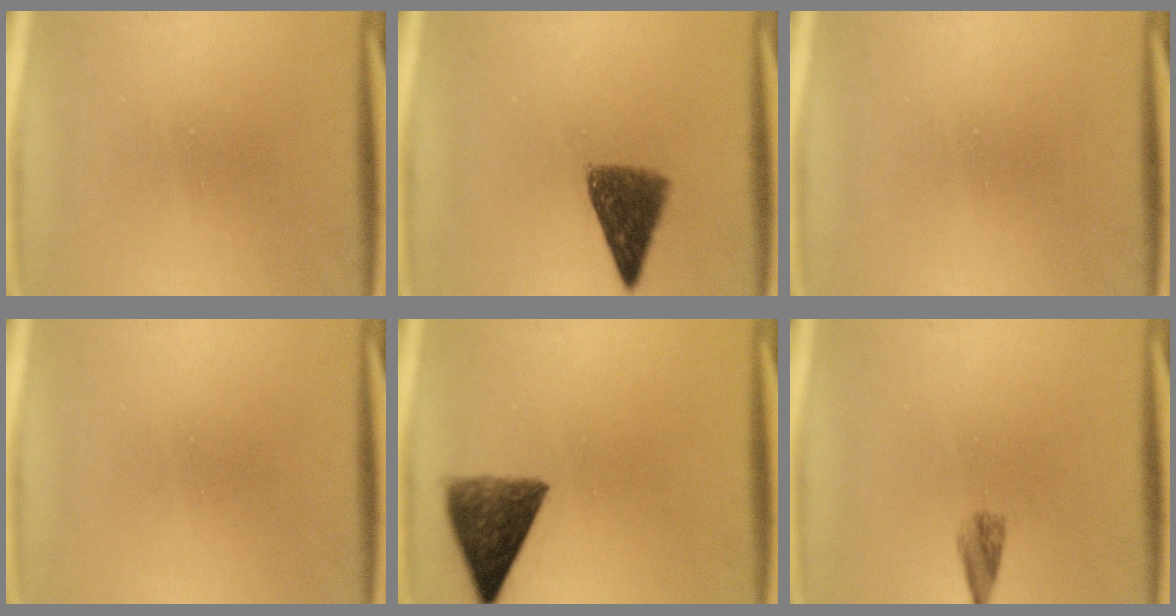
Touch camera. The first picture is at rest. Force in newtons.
{"total": 7.0}
{"total": 0.0}
{"total": 0.0}
{"total": 8.9}
{"total": 1.8}